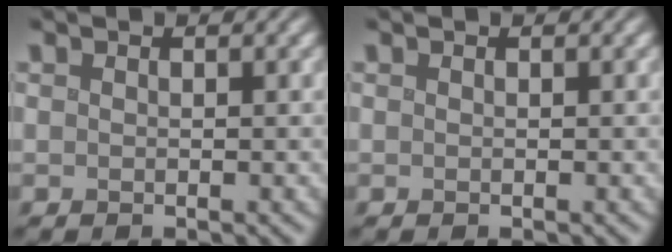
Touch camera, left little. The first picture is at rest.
{"total": 0.0}